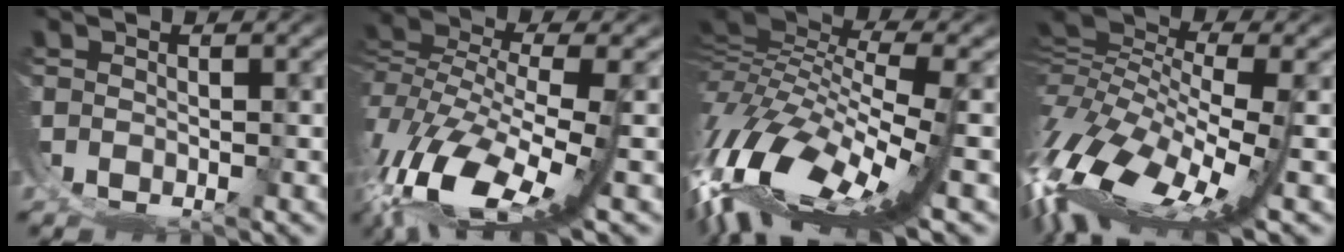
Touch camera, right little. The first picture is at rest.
{"total": 7.9, "force": [-0.2, 3.8, 6.9], "torque": [-0.167, -0.029, 0.012]}
{"total": 15.1, "force": [0.0, 8.1, 12.8], "torque": [-0.247, -0.028, 0.018]}
{"total": 11.3, "force": [1.6, 5.9, 9.5], "torque": [-0.204, -0.031, 0.045]}